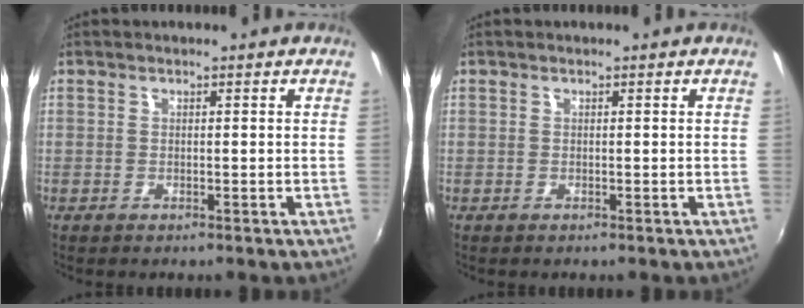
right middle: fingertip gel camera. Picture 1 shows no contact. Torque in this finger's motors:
{"motor_torque": [0.14, -0.24, -0.05, 0.00]}